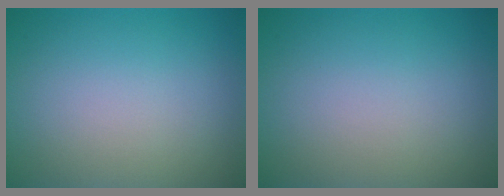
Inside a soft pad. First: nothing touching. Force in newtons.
{"total": 0.0}